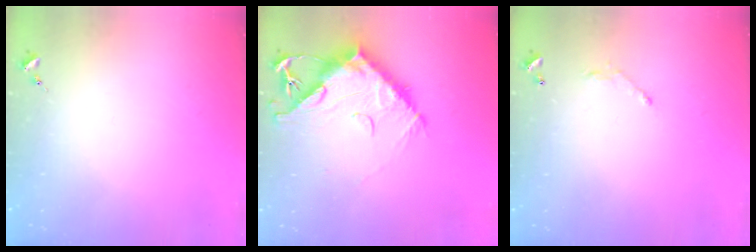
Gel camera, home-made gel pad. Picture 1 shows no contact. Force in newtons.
{"total": 15.7, "press": 15.6, "slide": 1.4}
{"total": 6.2, "press": 6.2, "slide": 0.4}